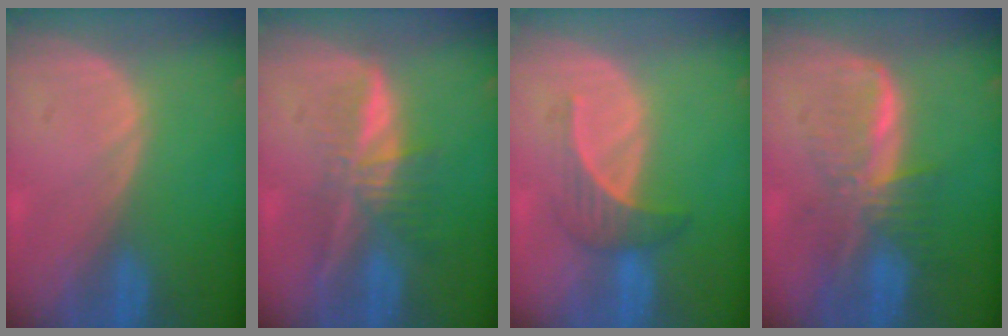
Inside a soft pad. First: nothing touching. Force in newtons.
{"total": 6.4, "press": 5.7, "slide": 3.1}
{"total": 3.8, "press": 3.8, "slide": 0.8}
{"total": 7.6, "press": 6.8, "slide": 3.5}